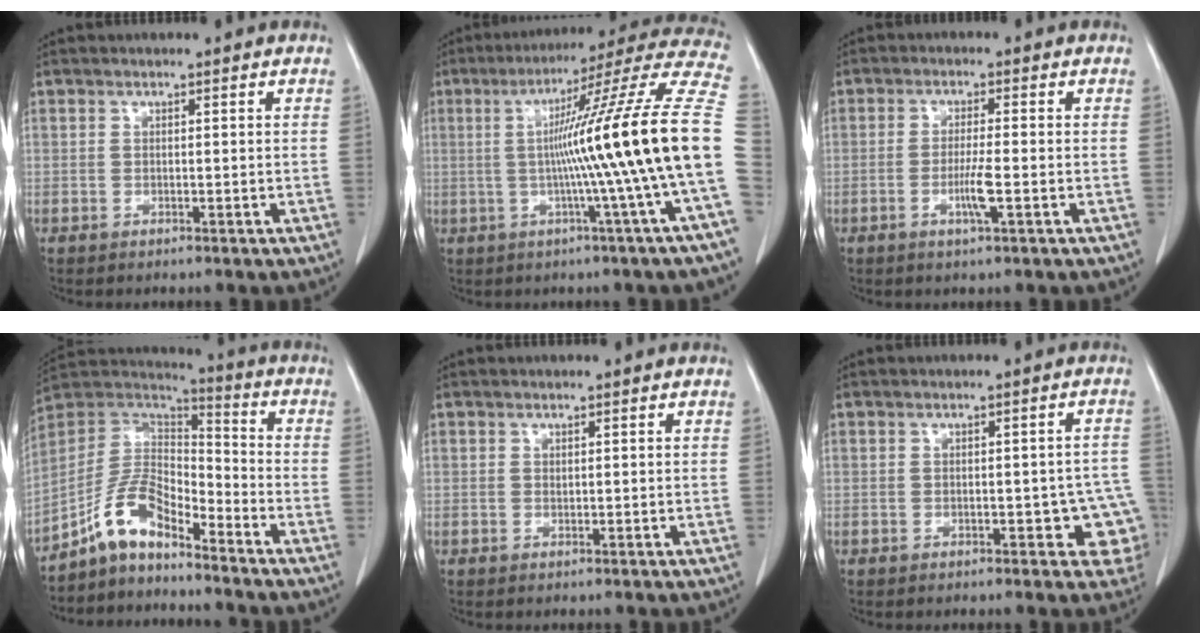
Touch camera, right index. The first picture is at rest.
{"total": 22.4, "force": [-1.6, -2.9, 22.1], "torque": [-0.247, 0.019, -0.042]}
{"total": 3.9, "force": [-1.3, -0.2, 3.7], "torque": [-0.072, -0.006, -0.025]}
{"total": 9.8, "force": [-7.3, 3.6, 5.5], "torque": [-0.116, 0.033, -0.142]}
{"total": 0.0}
{"total": 5.8, "force": [-1.7, 2.7, 4.9], "torque": [-0.029, 0.017, -0.017]}